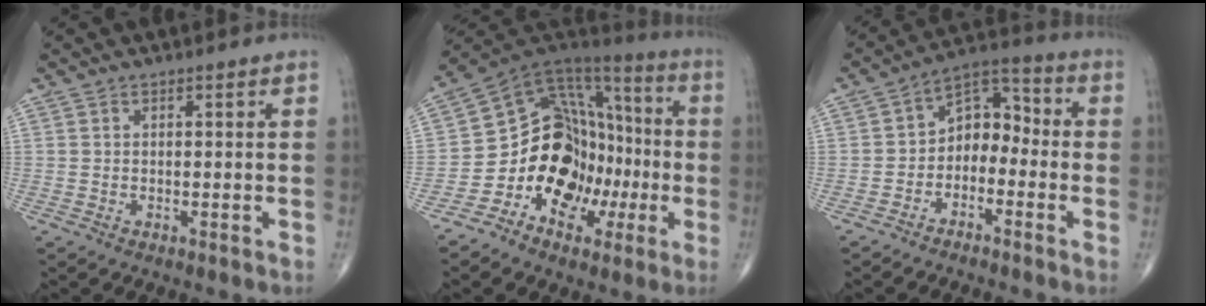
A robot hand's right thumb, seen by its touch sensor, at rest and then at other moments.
{"total": 18.2, "force": [-5.2, 13.7, 10.8], "torque": [-0.108, 0.089, -0.087]}
{"total": 8.3, "force": [-2.3, 5.9, 5.4], "torque": [-0.057, 0.049, -0.056]}